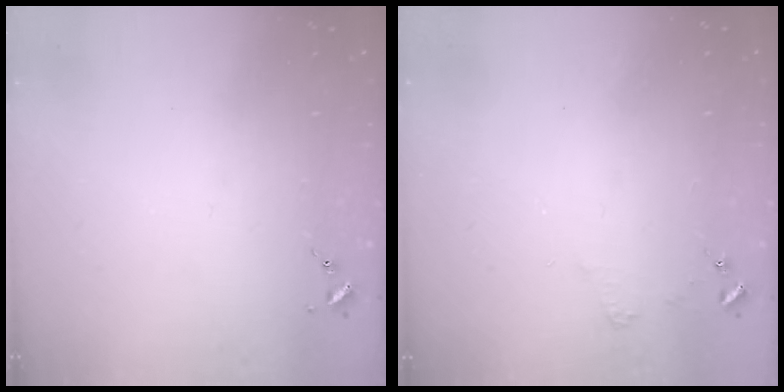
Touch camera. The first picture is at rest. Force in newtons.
{"total": 4.5, "press": 4.5, "slide": 0.5}